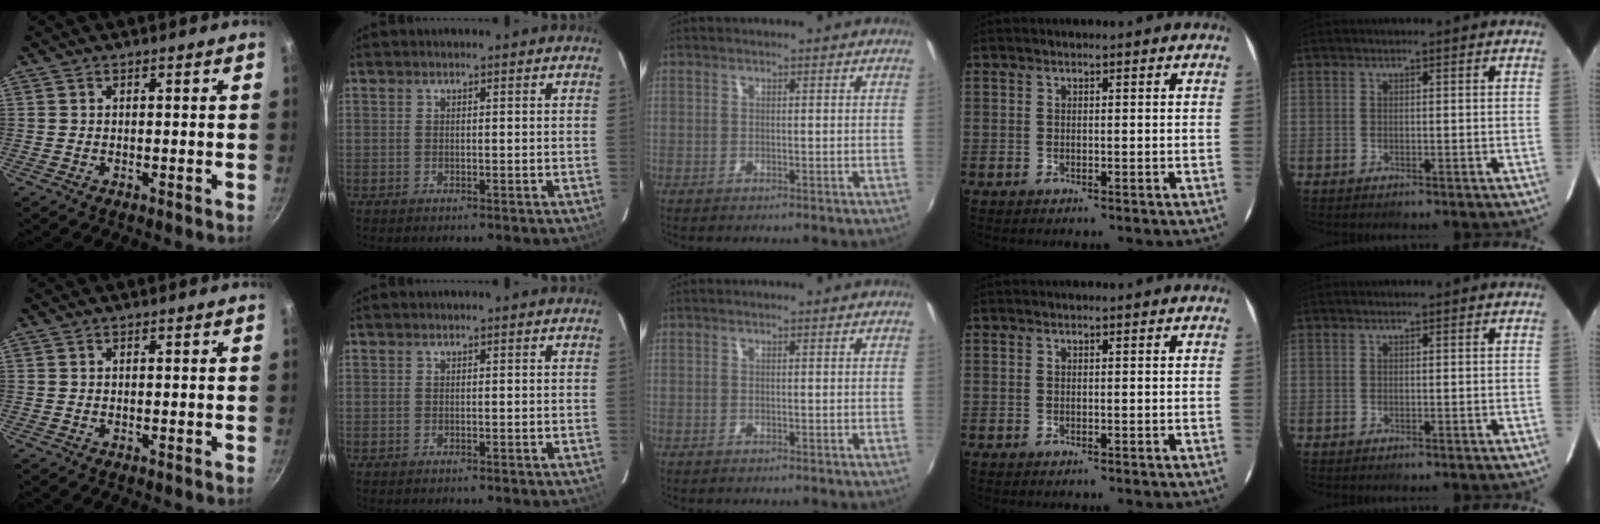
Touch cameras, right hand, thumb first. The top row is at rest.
{}